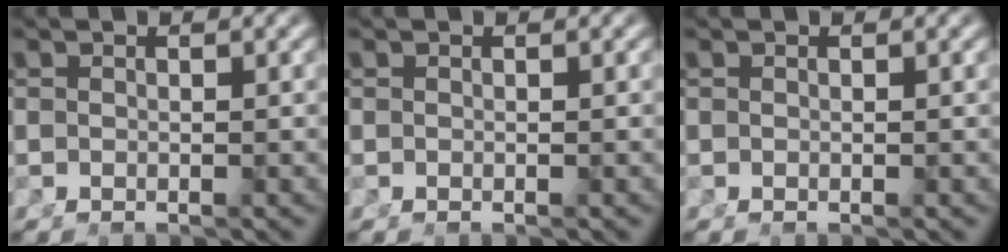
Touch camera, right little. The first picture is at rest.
{"total": 0.0}
{"total": 0.0}